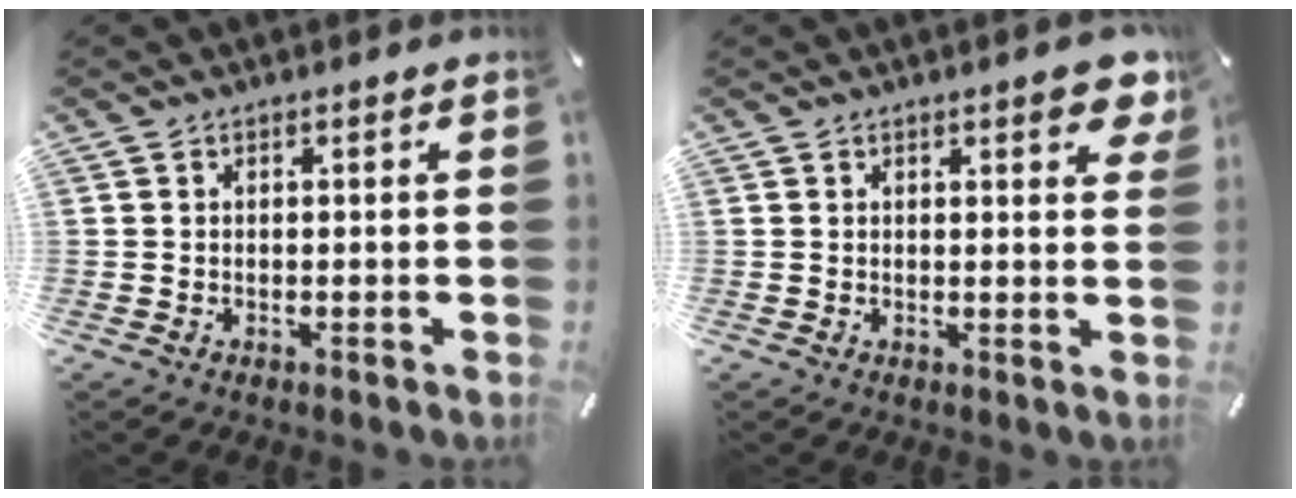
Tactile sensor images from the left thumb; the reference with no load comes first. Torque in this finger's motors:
{"motor_torque": [0.24, 0.22, 0.43, -0.32, 0.08]}